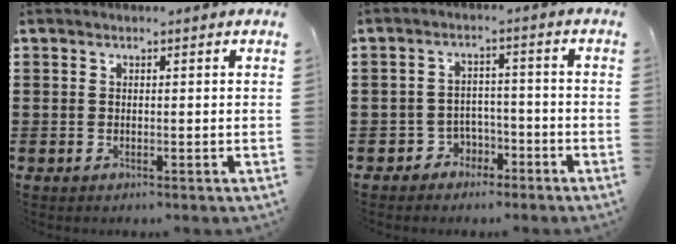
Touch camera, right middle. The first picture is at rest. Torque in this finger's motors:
{"motor_torque": [1.90, 0.24, -0.02, -0.01]}